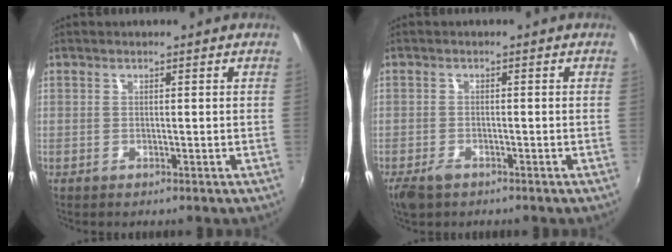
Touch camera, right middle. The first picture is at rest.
{"total": 3.7, "force": [-2.6, 1.8, 1.9], "torque": [-0.048, -0.011, -0.048]}